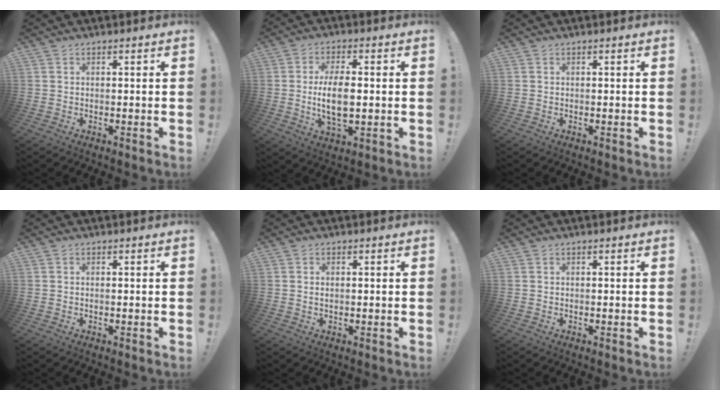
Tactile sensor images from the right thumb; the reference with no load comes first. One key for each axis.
{"total": 6.8, "fx": -0.5, "fy": 3.0, "fz": 6.0, "tx": -0.106, "ty": -0.009, "tz": -0.014}
{"total": 0.0}
{"total": 0.0}
{"total": 1.0, "fx": 0.3, "fy": 0.6, "fz": 0.8, "tx": -0.012, "ty": 0.002, "tz": 0.003}
{"total": 0.0}